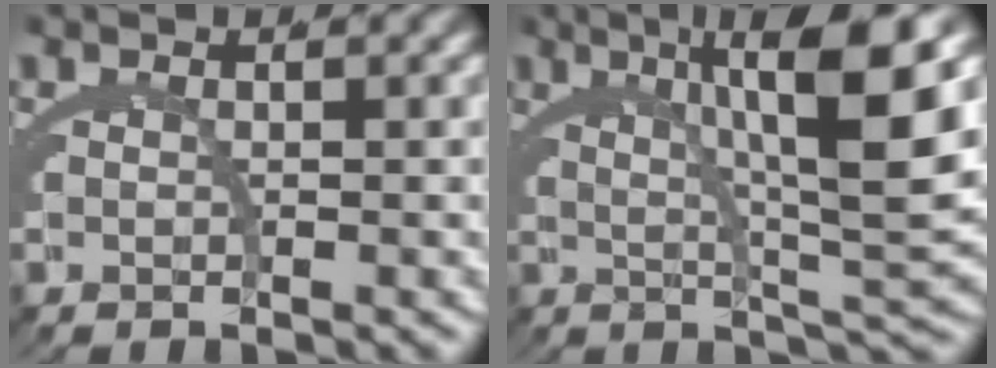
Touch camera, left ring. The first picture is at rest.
{"total": 10.9, "force": [3.8, 1.4, 10.1], "torque": [-0.121, 0.021, 0.057]}